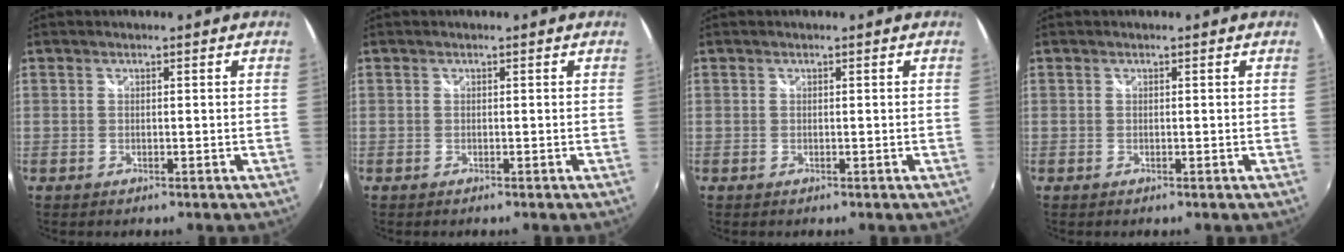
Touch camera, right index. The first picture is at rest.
{"total": 0.0}
{"total": 0.0}
{"total": 0.0}